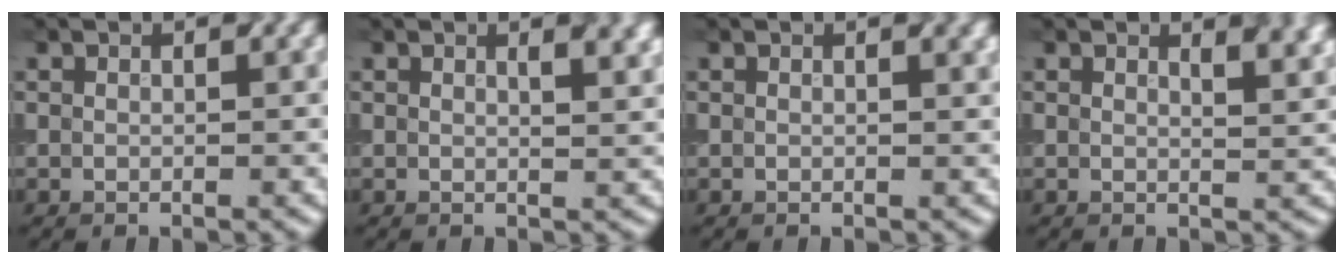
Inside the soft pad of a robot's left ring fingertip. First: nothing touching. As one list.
[{"total": 2.2, "force": [1.2, 0.9, 1.7], "torque": [-0.018, 0.002, 0.021]}, {"total": 0.7, "force": [0.3, 0.2, 0.5], "torque": [-0.005, -0.001, 0.008]}, {"total": 2.5, "force": [1.5, 1.0, 1.7], "torque": [-0.022, 0.002, 0.024]}]